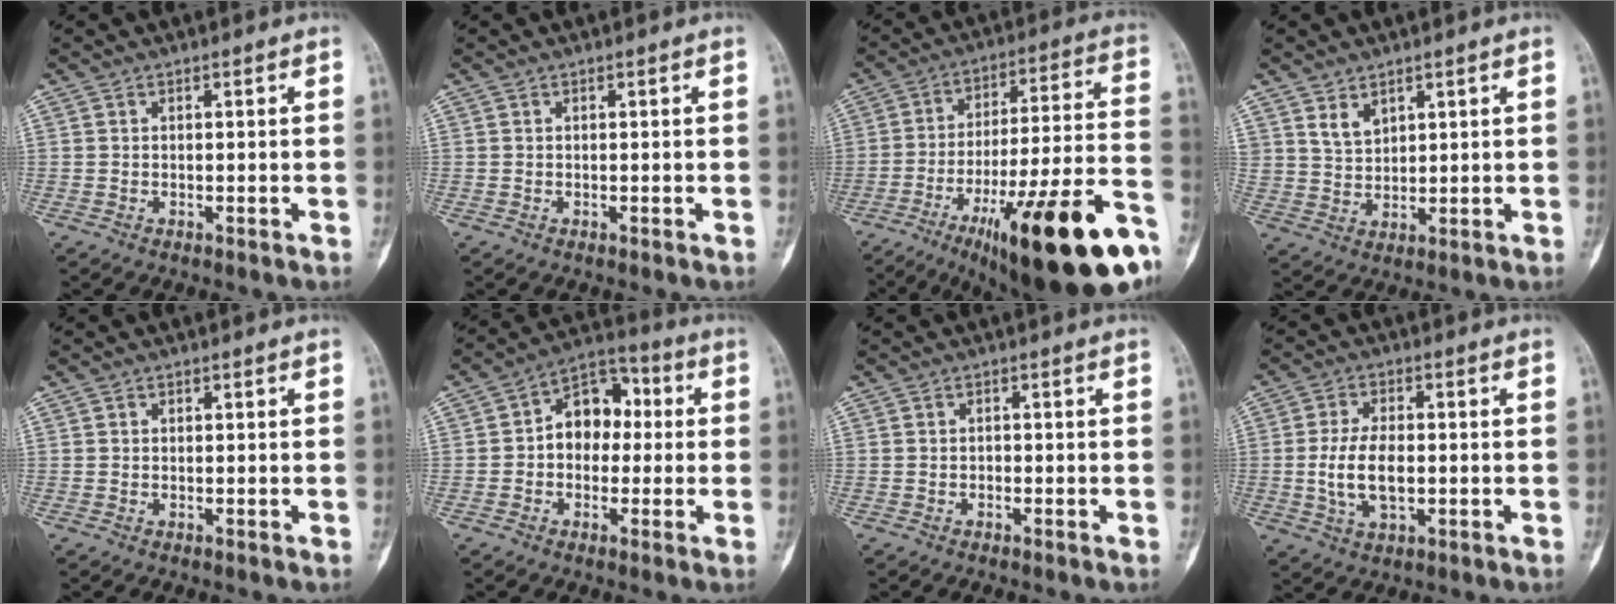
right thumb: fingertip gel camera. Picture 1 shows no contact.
{"total": 0.0}
{"total": 29.5, "force": [-15.6, 6.5, 24.2], "torque": [-0.301, 0.056, -0.235]}
{"total": 4.0, "force": [2.6, 2.6, 1.7], "torque": [-0.016, -0.025, 0.058]}
{"total": 0.0}
{"total": 10.7, "force": [0.6, 7.8, 7.2], "torque": [-0.070, 0.035, -0.005]}
{"total": 0.6, "force": [-0.3, 0.4, 0.3], "torque": [0.002, 0.003, -0.008]}
{"total": 8.6, "force": [-0.9, 4.6, 7.2], "torque": [-0.132, 0.003, -0.015]}